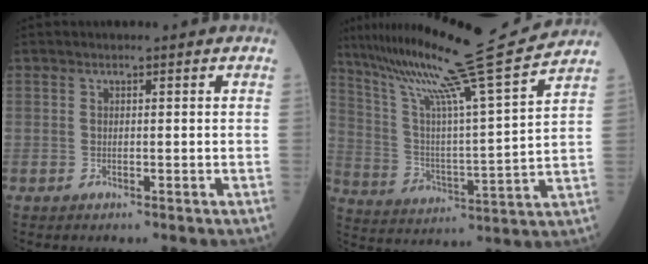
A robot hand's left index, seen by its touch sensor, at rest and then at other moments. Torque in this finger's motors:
{"motor_torque": [0.97, -1.03, 0.40, 0.14]}